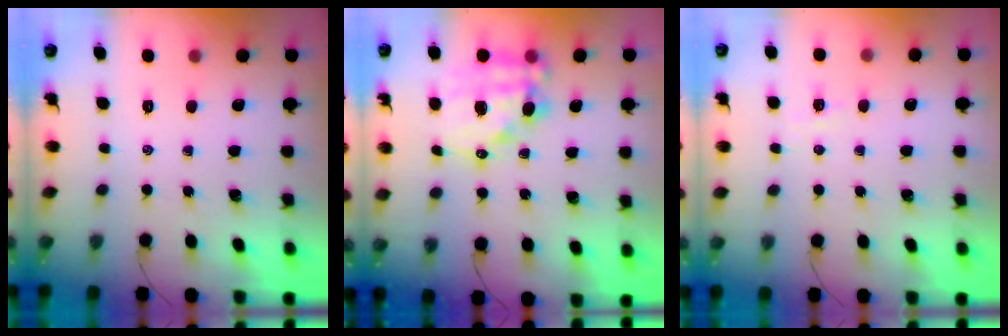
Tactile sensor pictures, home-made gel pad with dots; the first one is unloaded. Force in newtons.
{"total": 16.3, "press": 15.9, "slide": 3.7}
{"total": 3.4, "press": 3.3, "slide": 0.6}